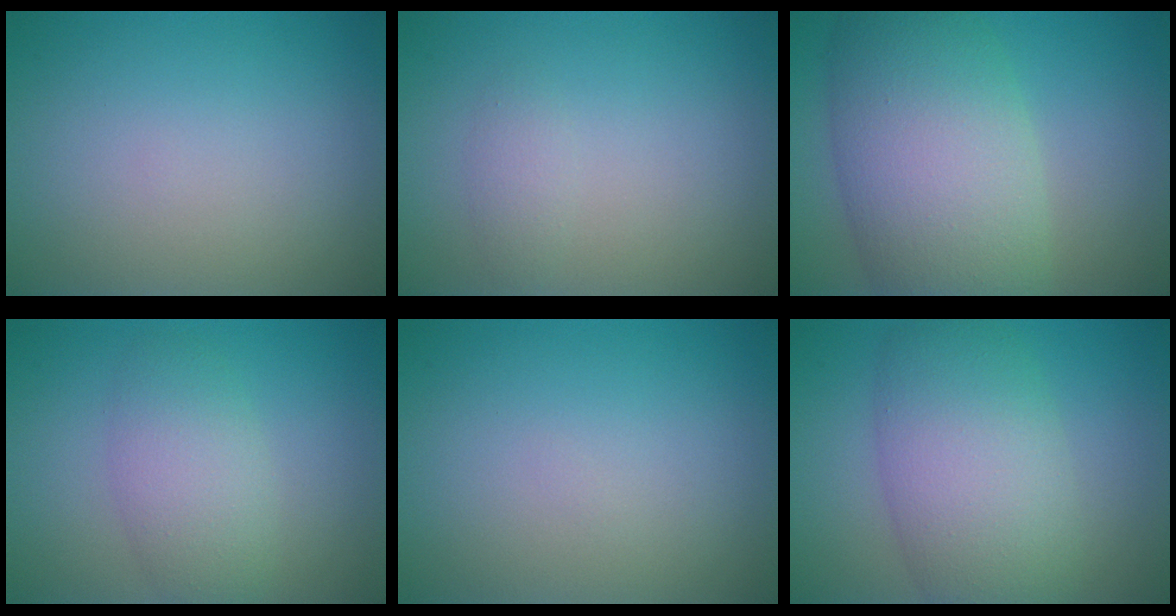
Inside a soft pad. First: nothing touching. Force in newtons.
{"total": 1.0, "press": 1.0, "slide": 0.0}
{"total": 10.7, "press": 10.6, "slide": 0.5}
{"total": 3.9, "press": 3.9, "slide": 0.1}
{"total": 0.0}
{"total": 8.0, "press": 8.0, "slide": 0.4}